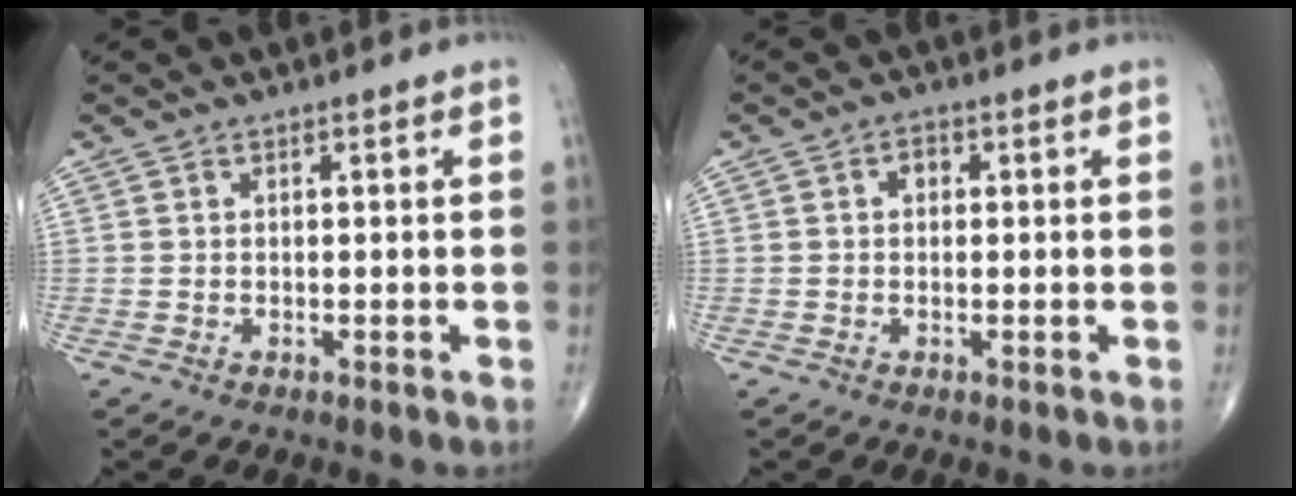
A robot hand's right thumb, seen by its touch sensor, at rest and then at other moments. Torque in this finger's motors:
{"motor_torque": [0.11, 1.01, 0.45, 0.22, 0.00]}